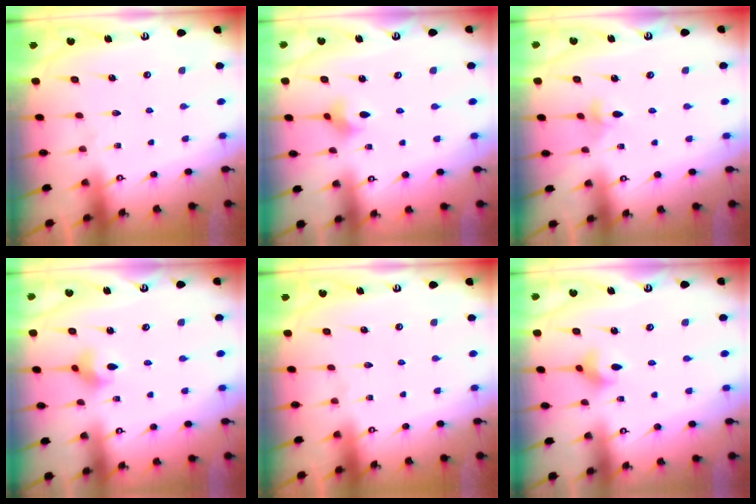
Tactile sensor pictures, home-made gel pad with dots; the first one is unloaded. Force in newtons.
{"total": 2.9, "press": 2.8, "slide": 0.6}
{"total": 3.2, "press": 3.2, "slide": 0.4}
{"total": 4.3, "press": 4.3, "slide": 0.6}
{"total": 0.0}
{"total": 4.5, "press": 4.4, "slide": 1.0}